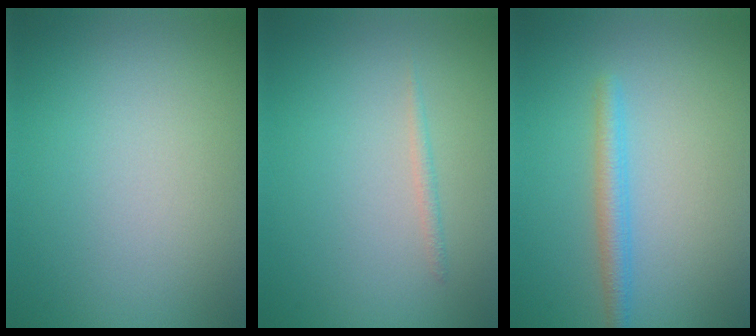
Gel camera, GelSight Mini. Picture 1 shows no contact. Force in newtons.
{"total": 0.7, "press": 0.7, "slide": 0.1}
{"total": 2.2, "press": 2.1, "slide": 0.1}